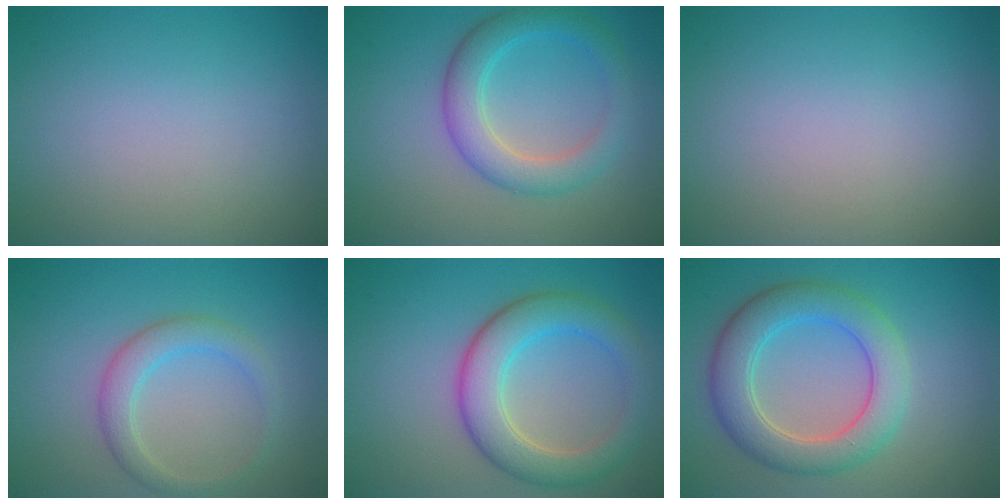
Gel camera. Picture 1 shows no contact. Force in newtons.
{"total": 4.3, "press": 4.3, "slide": 0.3}
{"total": 0.0}
{"total": 2.8, "press": 2.8, "slide": 0.1}
{"total": 5.9, "press": 5.9, "slide": 0.2}
{"total": 6.1, "press": 6.1, "slide": 0.4}